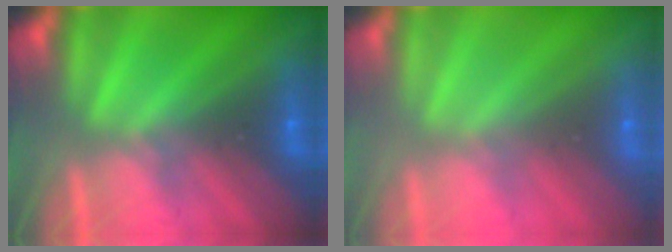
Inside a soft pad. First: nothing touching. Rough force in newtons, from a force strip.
{"total": 3.0}